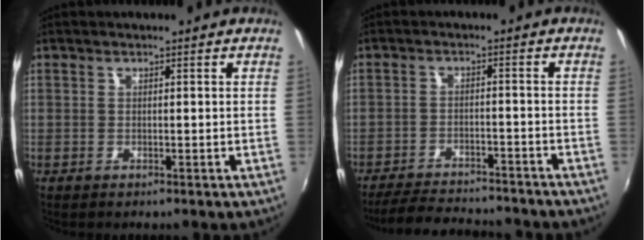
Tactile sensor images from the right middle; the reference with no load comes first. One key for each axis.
{"total": 13.9, "fx": -12.6, "fy": 2.8, "fz": 5.3, "tx": -0.117, "ty": -0.009, "tz": -0.180}